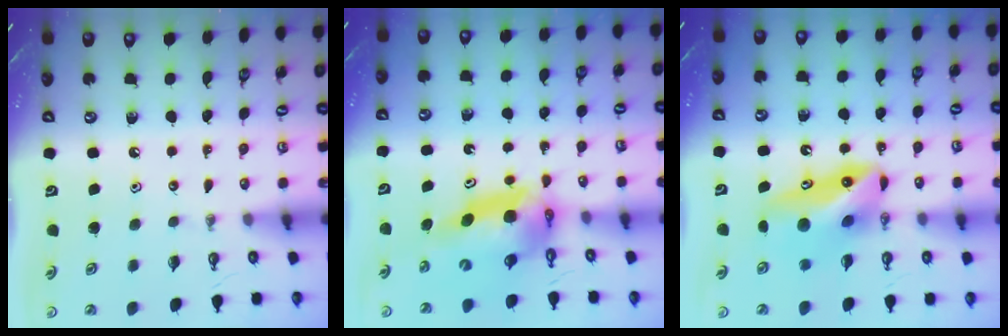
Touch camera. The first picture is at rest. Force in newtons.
{"total": 11.2, "press": 11.1, "slide": 1.1}
{"total": 9.8, "press": 9.1, "slide": 3.6}